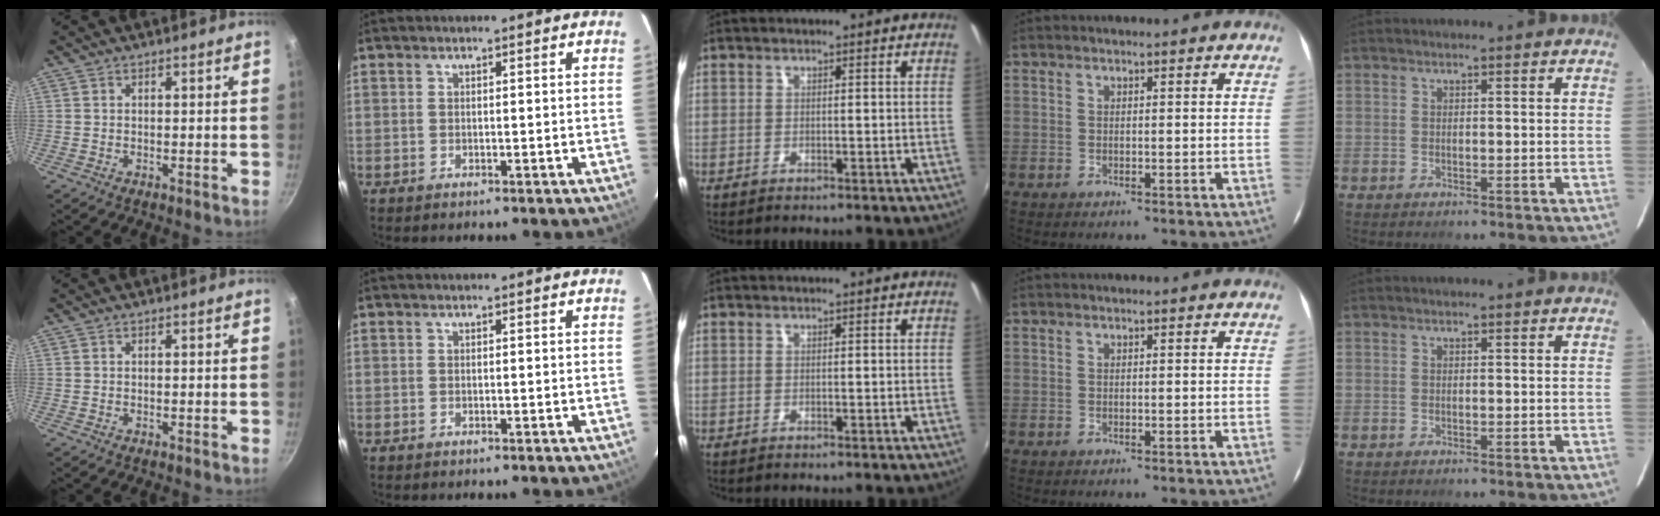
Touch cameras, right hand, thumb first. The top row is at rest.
{}